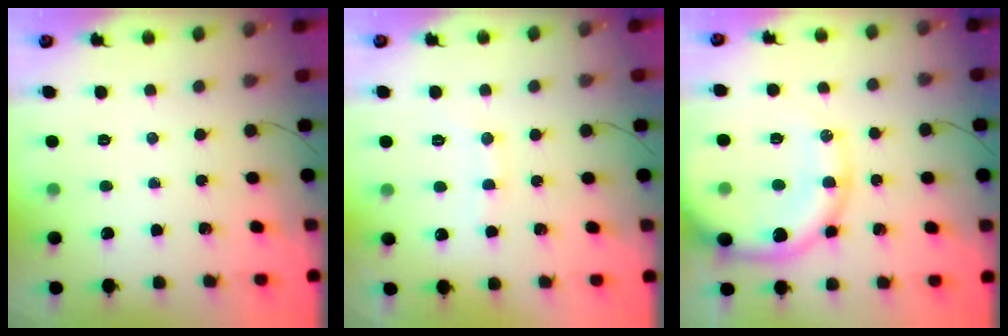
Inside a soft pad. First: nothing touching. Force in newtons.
{"total": 7.3, "press": 7.2, "slide": 0.9}
{"total": 17.0, "press": 16.5, "slide": 4.0}